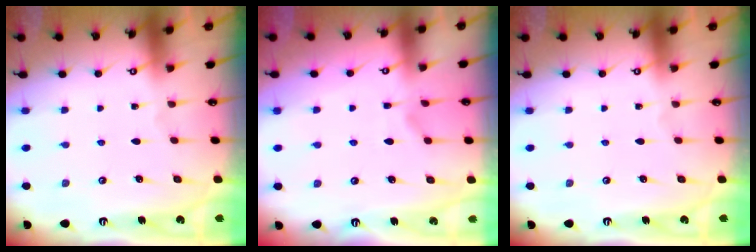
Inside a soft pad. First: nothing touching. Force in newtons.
{"total": 1.2, "press": 0.8, "slide": 0.9}
{"total": 0.0}